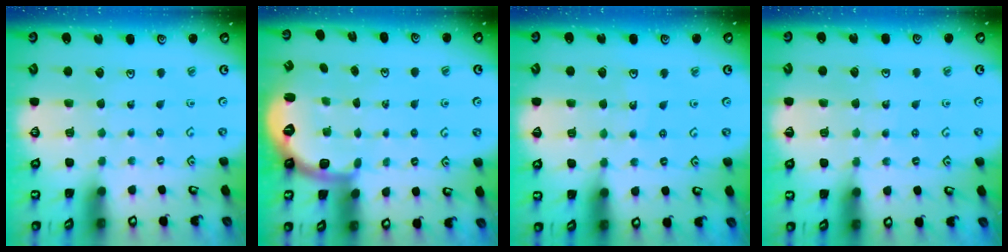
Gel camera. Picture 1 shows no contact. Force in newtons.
{"total": 2.7, "press": 1.7, "slide": 2.0}
{"total": 6.2, "press": 5.9, "slide": 2.1}
{"total": 5.0, "press": 4.7, "slide": 1.6}